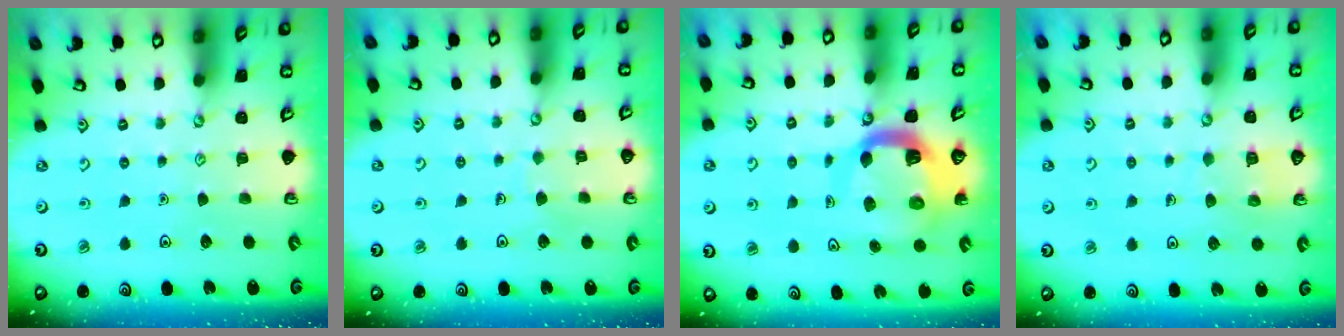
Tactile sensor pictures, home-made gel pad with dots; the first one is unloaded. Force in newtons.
{"total": 3.5, "press": 3.5, "slide": 0.2}
{"total": 10.7, "press": 10.6, "slide": 1.3}
{"total": 5.7, "press": 5.7, "slide": 0.5}